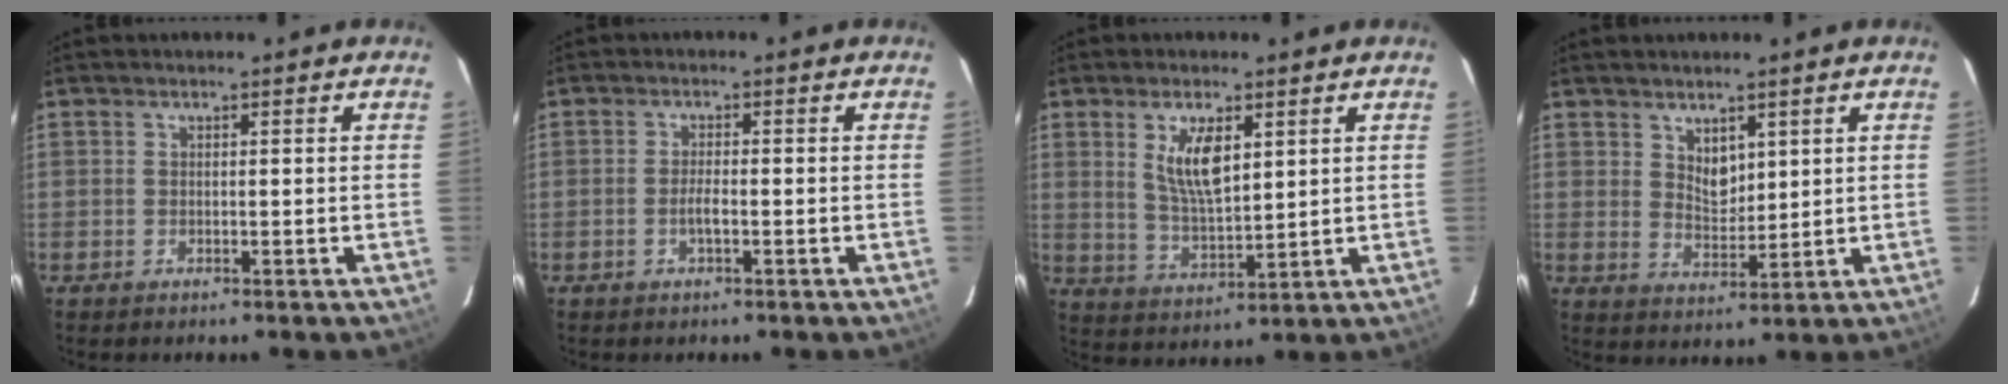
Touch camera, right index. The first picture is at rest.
{"total": 2.0, "force": [-0.8, 0.4, 1.8], "torque": [-0.036, -0.001, -0.015]}
{"total": 8.1, "force": [3.1, 3.1, 6.8], "torque": [-0.123, -0.005, 0.069]}
{"total": 4.5, "force": [2.7, 2.7, 2.3], "torque": [-0.032, -0.001, 0.052]}